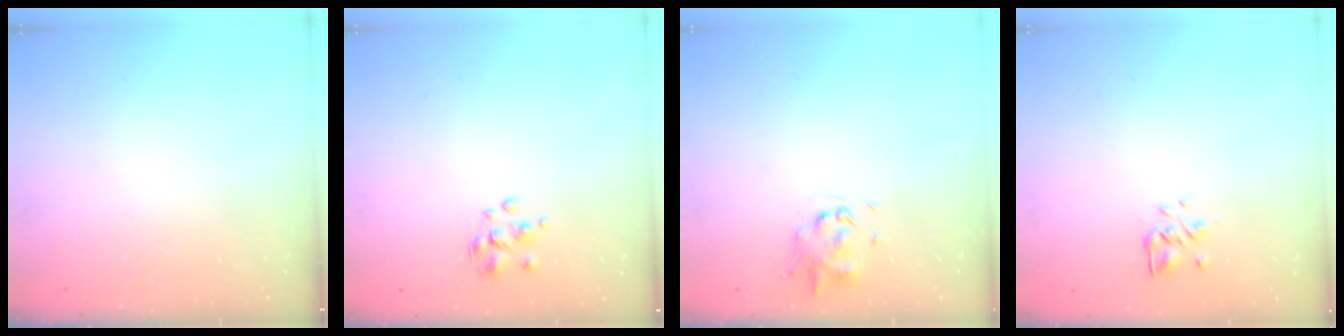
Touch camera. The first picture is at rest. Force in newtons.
{"total": 1.9, "press": 1.7, "slide": 0.7}
{"total": 1.9, "press": 1.9, "slide": 0.4}
{"total": 2.5, "press": 2.3, "slide": 1.0}